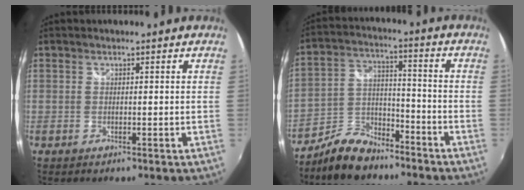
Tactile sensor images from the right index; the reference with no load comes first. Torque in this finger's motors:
{"motor_torque": [0.58, -0.76, 0.18, 0.00]}